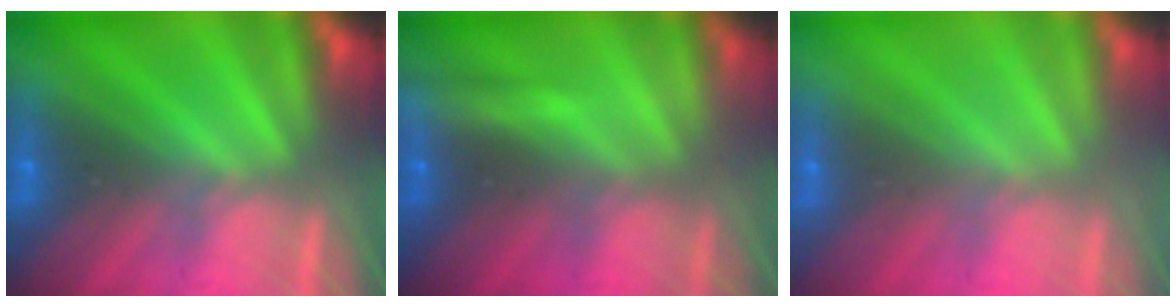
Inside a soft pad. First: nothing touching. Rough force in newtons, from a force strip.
{"total": 2.1}
{"total": 3.2}